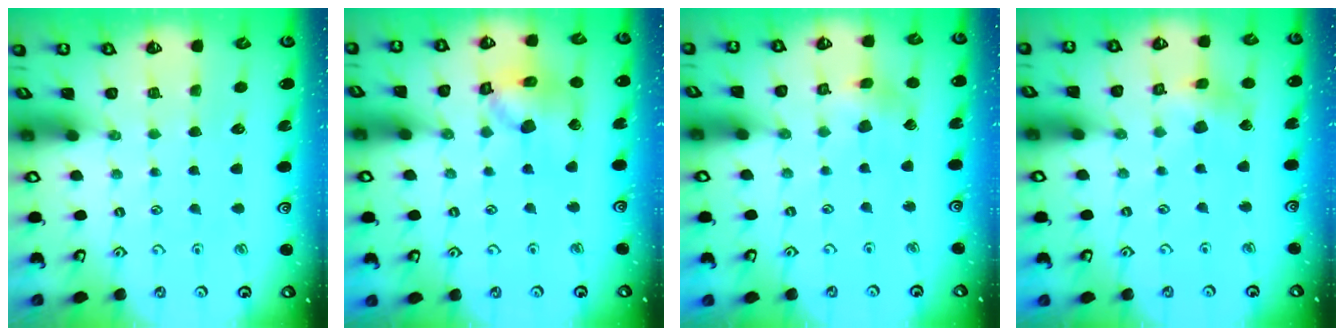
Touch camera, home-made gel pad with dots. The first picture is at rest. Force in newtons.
{"total": 14.0, "press": 13.9, "slide": 1.9}
{"total": 5.6, "press": 5.6, "slide": 0.6}
{"total": 6.7, "press": 6.7, "slide": 0.7}